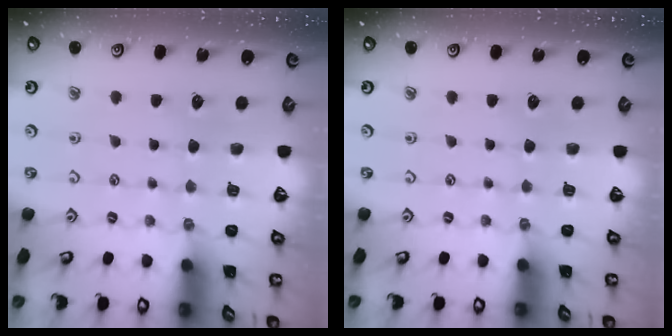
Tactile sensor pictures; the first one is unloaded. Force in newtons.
{"total": 0.0}